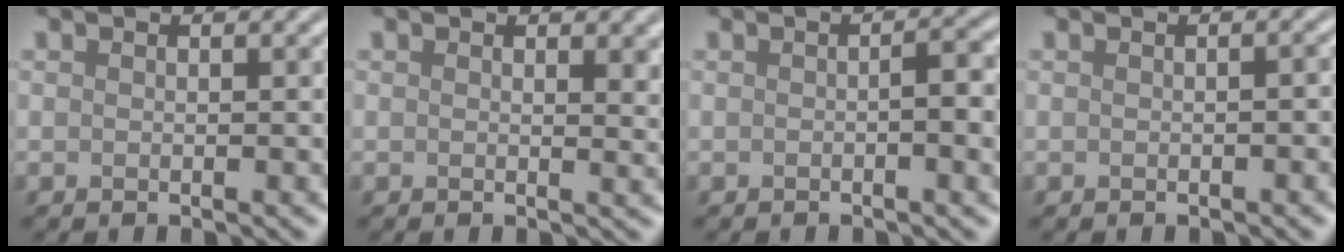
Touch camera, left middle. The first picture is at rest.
{"total": 1.7, "force": [0.7, 0.6, 1.4], "torque": [-0.012, -0.003, 0.010]}
{"total": 2.8, "force": [-0.3, 0.5, 2.7], "torque": [-0.040, 0.003, -0.005]}
{"total": 1.1, "force": [-0.3, 0.2, 1.0], "torque": [-0.013, 0.003, -0.002]}